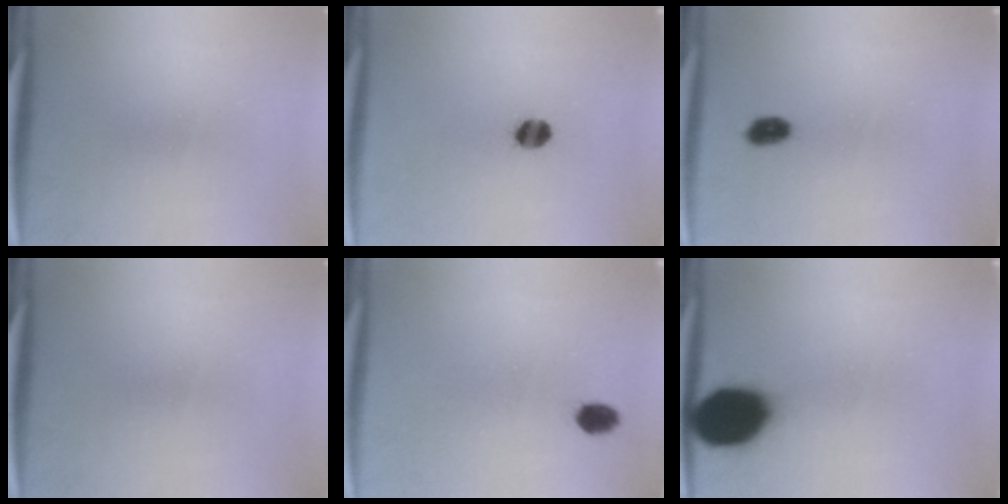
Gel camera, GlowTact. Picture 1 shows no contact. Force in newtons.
{"total": 5.0}
{"total": 2.8}
{"total": 0.0}
{"total": 3.1}
{"total": 17.0}